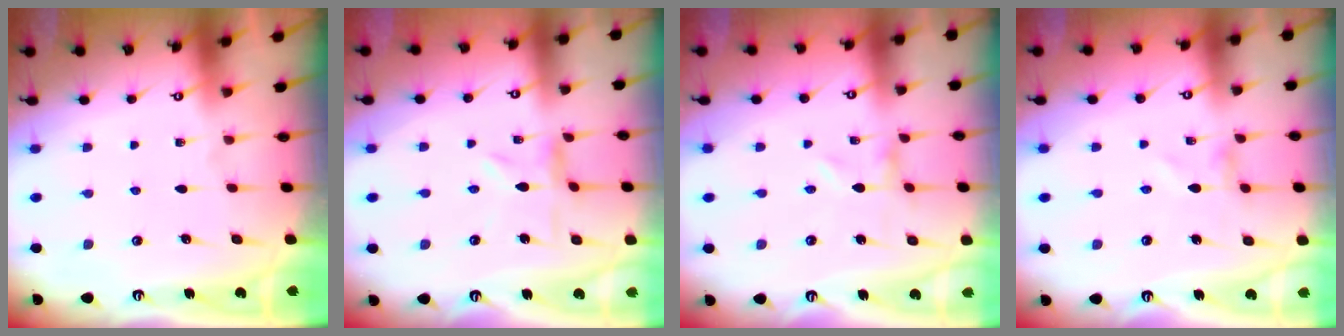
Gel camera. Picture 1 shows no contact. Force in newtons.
{"total": 1.9, "press": 1.9, "slide": 0.4}
{"total": 0.0}
{"total": 0.0}